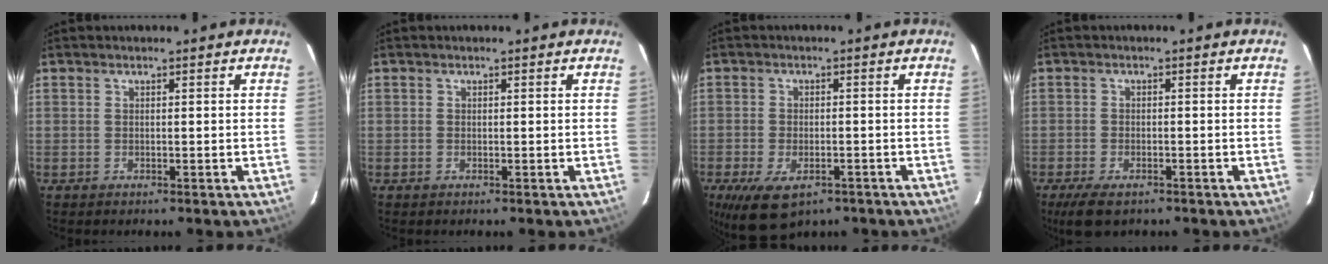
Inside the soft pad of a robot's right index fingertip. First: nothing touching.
{"total": 0.0}
{"total": 9.8, "force": [-5.8, 5.1, 6.1], "torque": [-0.134, -0.029, -0.092]}
{"total": 5.7, "force": [-4.0, 2.5, 3.3], "torque": [-0.084, -0.020, -0.070]}